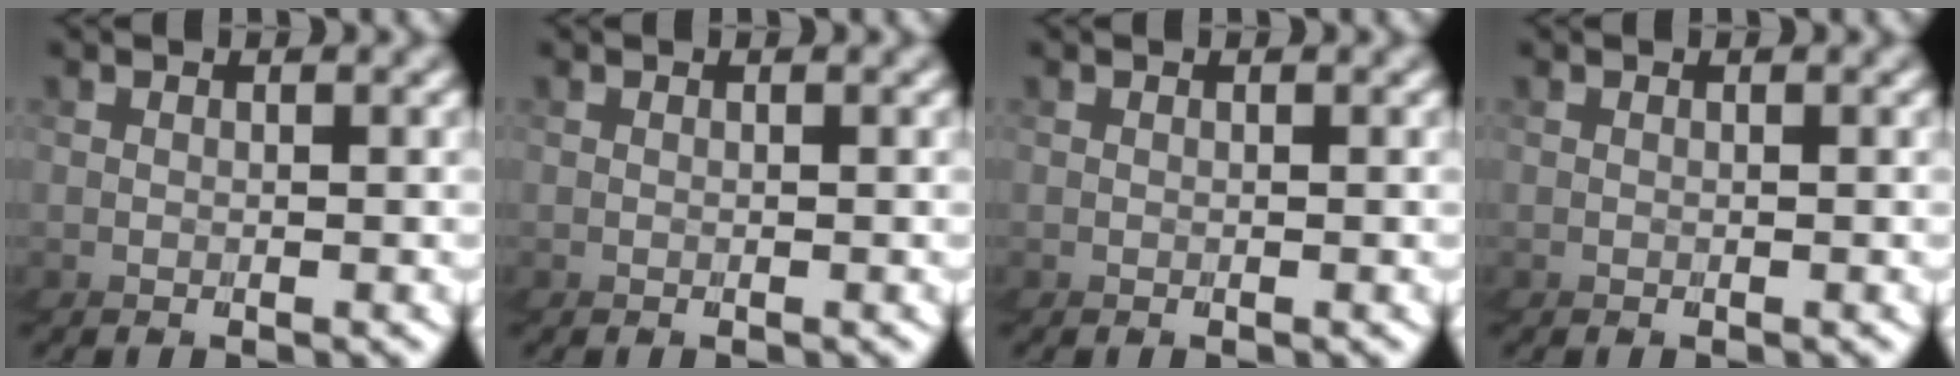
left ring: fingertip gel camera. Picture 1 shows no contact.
{"total": 0.0}
{"total": 0.0}
{"total": 0.0}